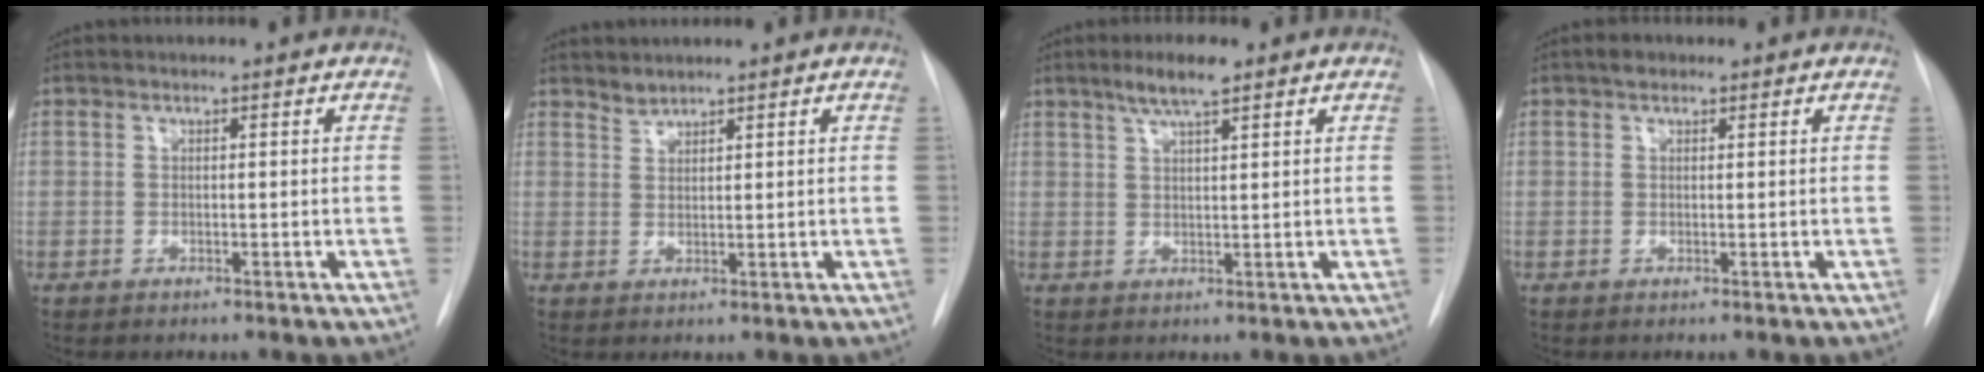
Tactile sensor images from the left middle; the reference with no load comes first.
{"total": 1.5, "force": [1.5, 0.1, -0.1], "torque": [0.003, -0.001, 0.031]}
{"total": 4.4, "force": [3.0, 0.3, 3.1], "torque": [-0.061, 0.003, 0.055]}
{"total": 1.1, "force": [0.8, 0.6, 0.4], "torque": [-0.010, 0.006, 0.011]}